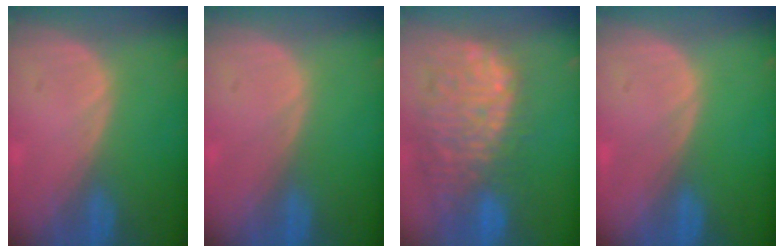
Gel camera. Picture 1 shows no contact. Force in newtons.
{"total": 0.0}
{"total": 13.2, "press": 11.3, "slide": 6.9}
{"total": 0.0}